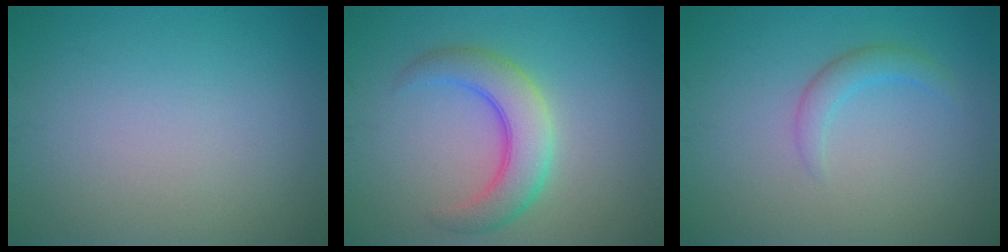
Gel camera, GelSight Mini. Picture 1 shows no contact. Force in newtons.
{"total": 5.0, "press": 5.0, "slide": 0.1}
{"total": 1.8, "press": 1.8, "slide": 0.0}